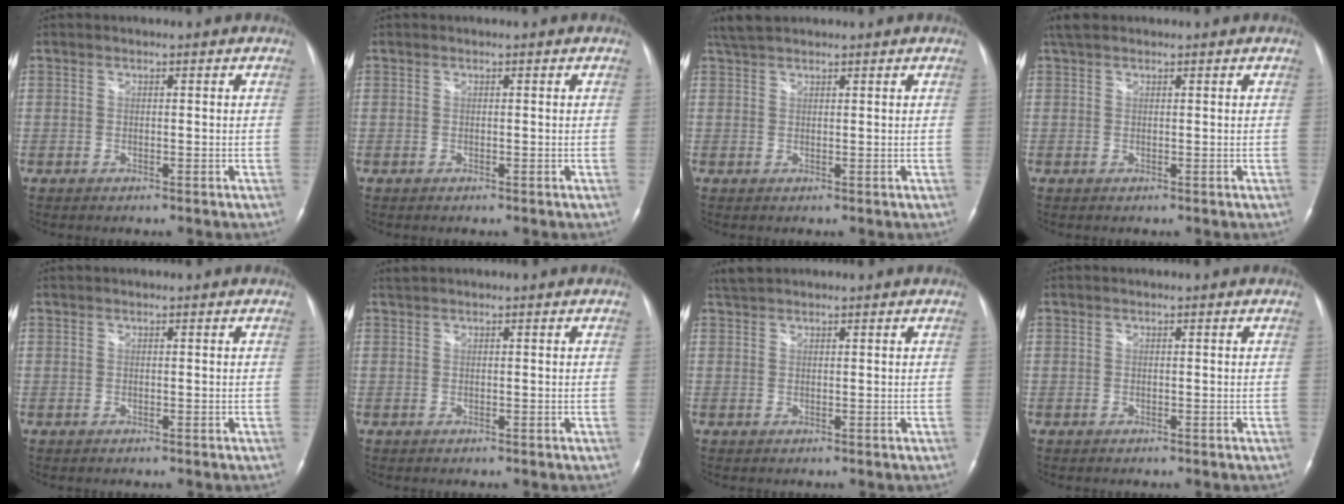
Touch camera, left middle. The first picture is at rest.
{"total": 0.0}
{"total": 3.5, "force": [3.1, 0.8, 1.4], "torque": [-0.032, 0.018, 0.061]}
{"total": 2.4, "force": [1.9, 1.0, 1.1], "torque": [-0.025, 0.021, 0.036]}
{"total": 0.0}
{"total": 0.7, "force": [0.6, -0.1, 0.2], "torque": [-0.008, 0.015, 0.018]}
{"total": 1.9, "force": [1.8, 0.3, 0.5], "torque": [-0.012, 0.014, 0.038]}
{"total": 0.0}